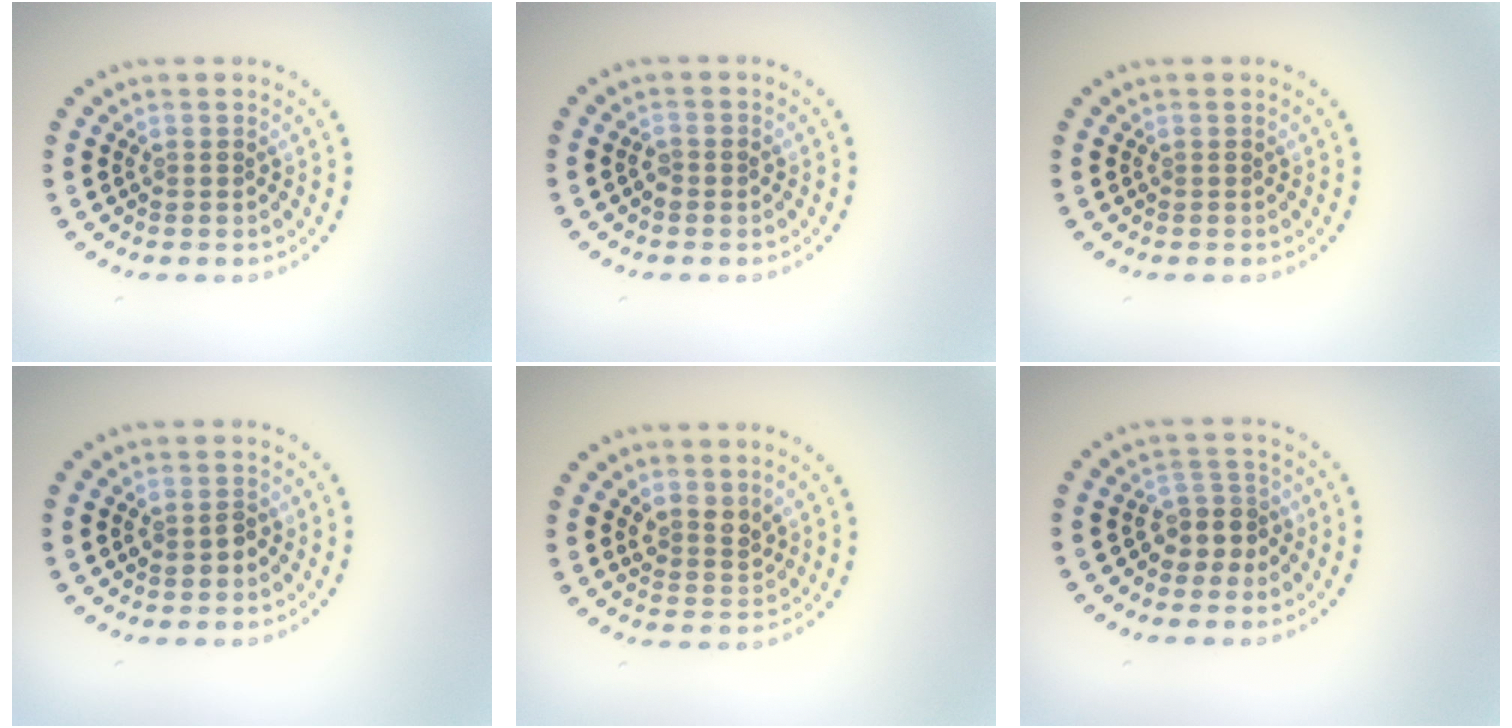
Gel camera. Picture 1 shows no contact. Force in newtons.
{"total": 0.8, "press": 0.8, "slide": 0.1}
{"total": 0.0}
{"total": 1.1, "press": 1.1, "slide": 0.3}
{"total": 2.0, "press": 1.7, "slide": 1.0}
{"total": 2.6, "press": 2.2, "slide": 1.5}